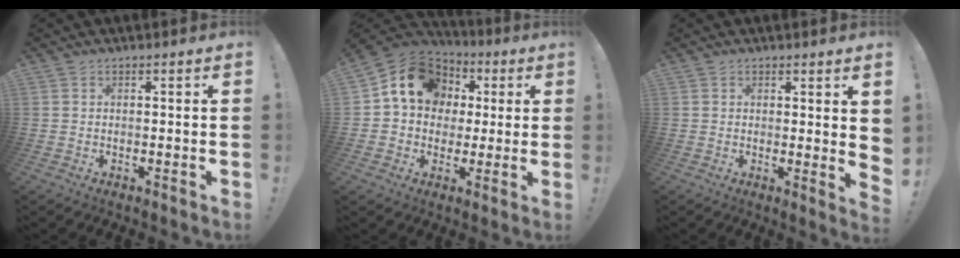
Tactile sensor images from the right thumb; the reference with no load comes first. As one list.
[{"total": 14.2, "force": [3.8, 11.9, 6.7], "torque": [-0.089, -0.008, 0.080]}, {"total": 3.0, "force": [1.7, 0.2, 2.4], "torque": [-0.015, -0.023, 0.028]}]